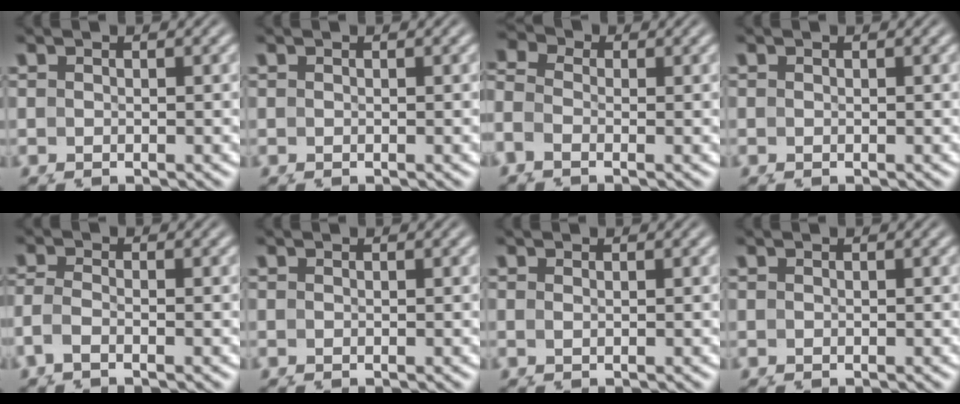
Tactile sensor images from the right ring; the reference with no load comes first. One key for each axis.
{"total": 0.0}
{"total": 4.7, "fx": 0.4, "fy": 4.0, "fz": 2.3, "tx": -0.060, "ty": -0.001, "tz": -0.007}
{"total": 0.0}
{"total": 2.3, "fx": -0.9, "fy": 1.4, "fz": 1.5, "tx": -0.048, "ty": -0.013, "tz": -0.010}
{"total": 0.0}
{"total": 0.7, "fx": 0.3, "fy": -0.6, "fz": 0.1, "tx": -0.008, "ty": -0.004, "tz": 0.007}
{"total": 0.0}